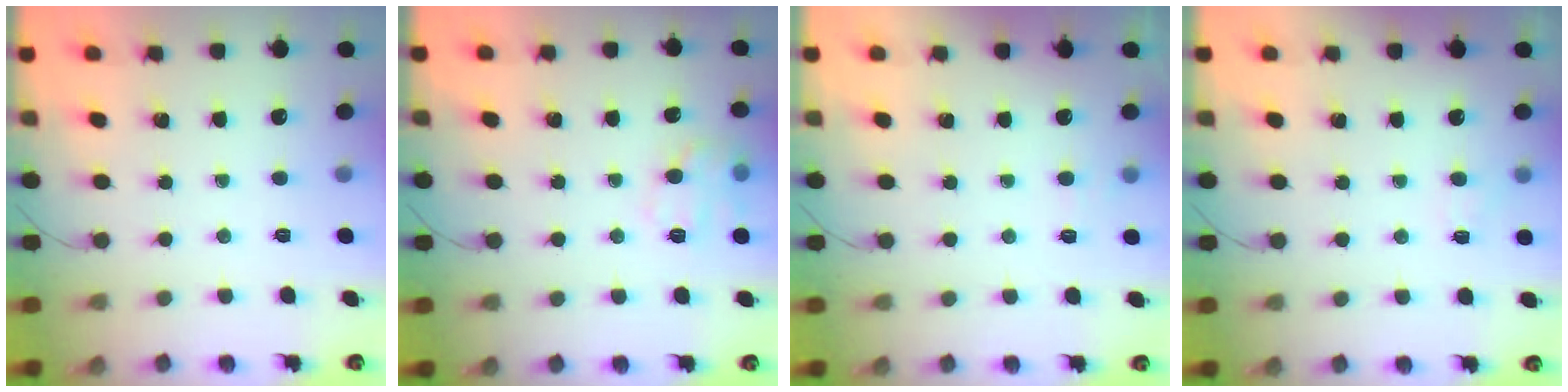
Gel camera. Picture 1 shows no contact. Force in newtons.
{"total": 10.4, "press": 10.4, "slide": 0.2}
{"total": 5.7, "press": 5.6, "slide": 1.1}
{"total": 4.7, "press": 4.4, "slide": 1.5}